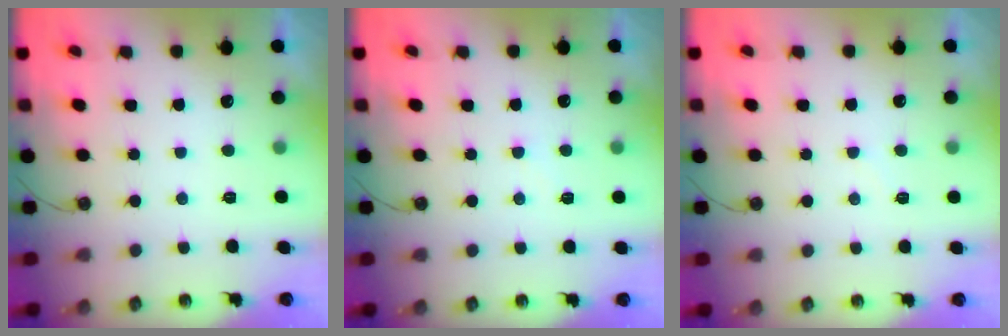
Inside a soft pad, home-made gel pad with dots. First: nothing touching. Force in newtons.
{"total": 2.8, "press": 2.8, "slide": 0.4}
{"total": 5.8, "press": 5.8, "slide": 0.6}